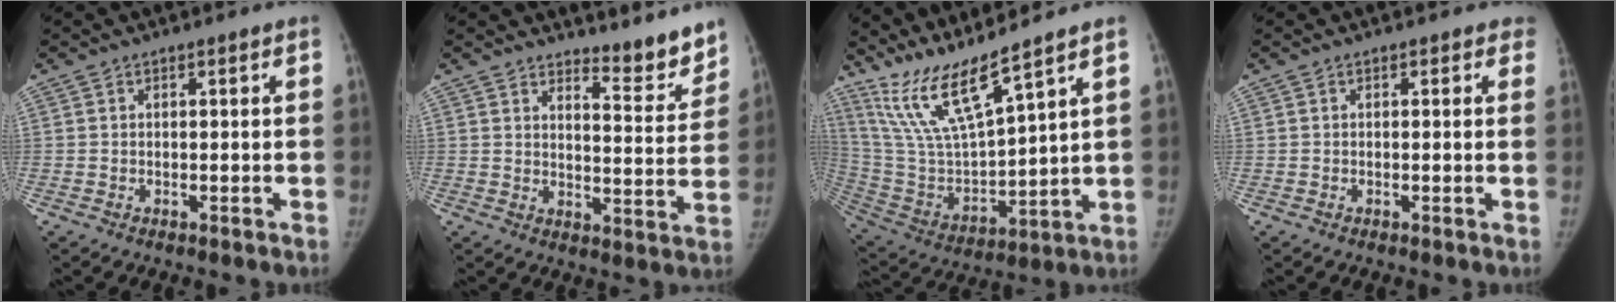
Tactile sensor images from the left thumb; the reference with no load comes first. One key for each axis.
{"total": 8.2, "fx": 7.6, "fy": 2.0, "fz": 2.4, "tx": 0.000, "ty": -0.076, "tz": 0.102}
{"total": 13.7, "fx": 11.2, "fy": 0.7, "fz": 7.8, "tx": -0.150, "ty": -0.068, "tz": 0.238}
{"total": 1.6, "fx": 1.2, "fy": 1.1, "fz": 0.3, "tx": 0.021, "ty": -0.003, "tz": -0.003}